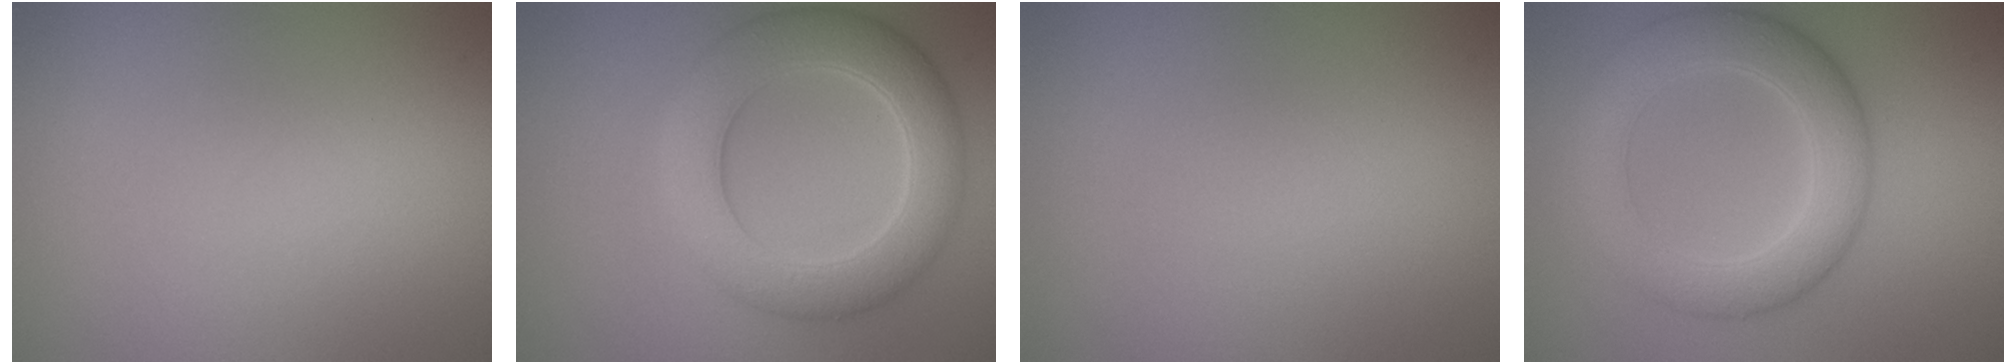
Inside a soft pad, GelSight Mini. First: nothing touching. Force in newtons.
{"total": 6.9, "press": 6.9, "slide": 0.5}
{"total": 0.0}
{"total": 6.1, "press": 6.1, "slide": 0.2}